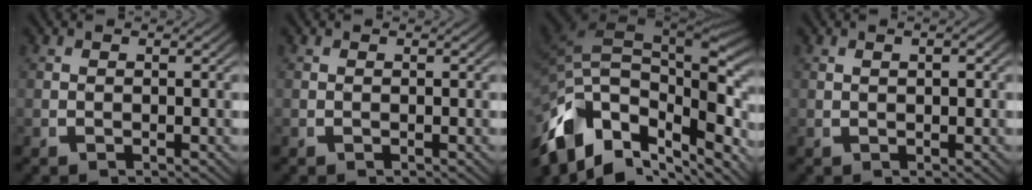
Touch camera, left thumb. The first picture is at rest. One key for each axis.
{"total": 0.0}
{"total": 20.5, "fx": -1.1, "fy": 13.8, "fz": 15.2, "tx": -0.286, "ty": -0.030, "tz": -0.011}
{"total": 1.1, "fx": 0.1, "fy": 0.3, "fz": 1.0, "tx": -0.016, "ty": 0.000, "tz": 0.008}